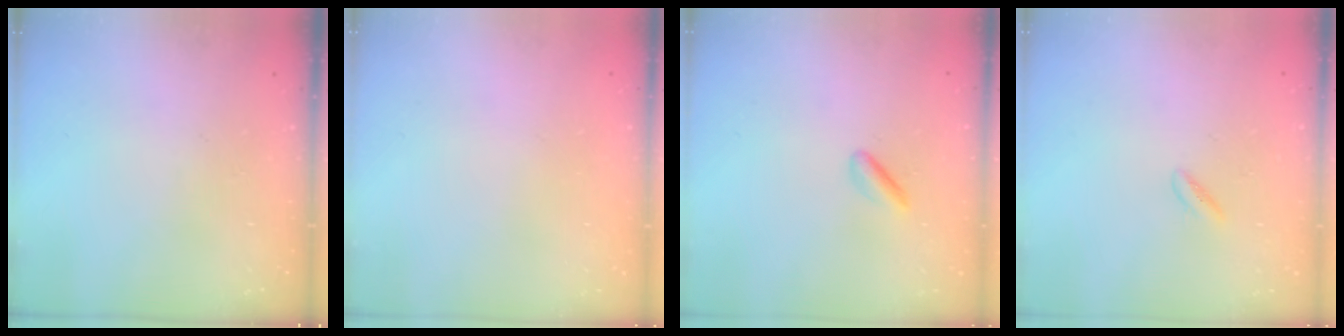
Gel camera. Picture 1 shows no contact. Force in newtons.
{"total": 2.2, "press": 2.2, "slide": 0.1}
{"total": 1.8, "press": 1.6, "slide": 0.8}
{"total": 2.1, "press": 2.0, "slide": 0.8}